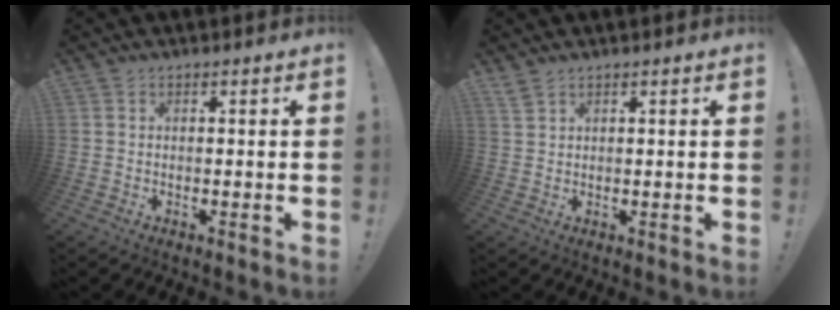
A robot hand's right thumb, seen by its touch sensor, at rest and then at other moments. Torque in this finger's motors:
{"motor_torque": [-0.53, 0.28, 0.09, 0.41, 0.00]}